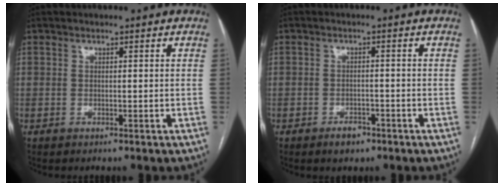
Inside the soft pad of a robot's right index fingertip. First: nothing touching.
{"total": 2.6, "force": [-1.8, 1.5, 1.2], "torque": [-0.013, 0.005, -0.022]}